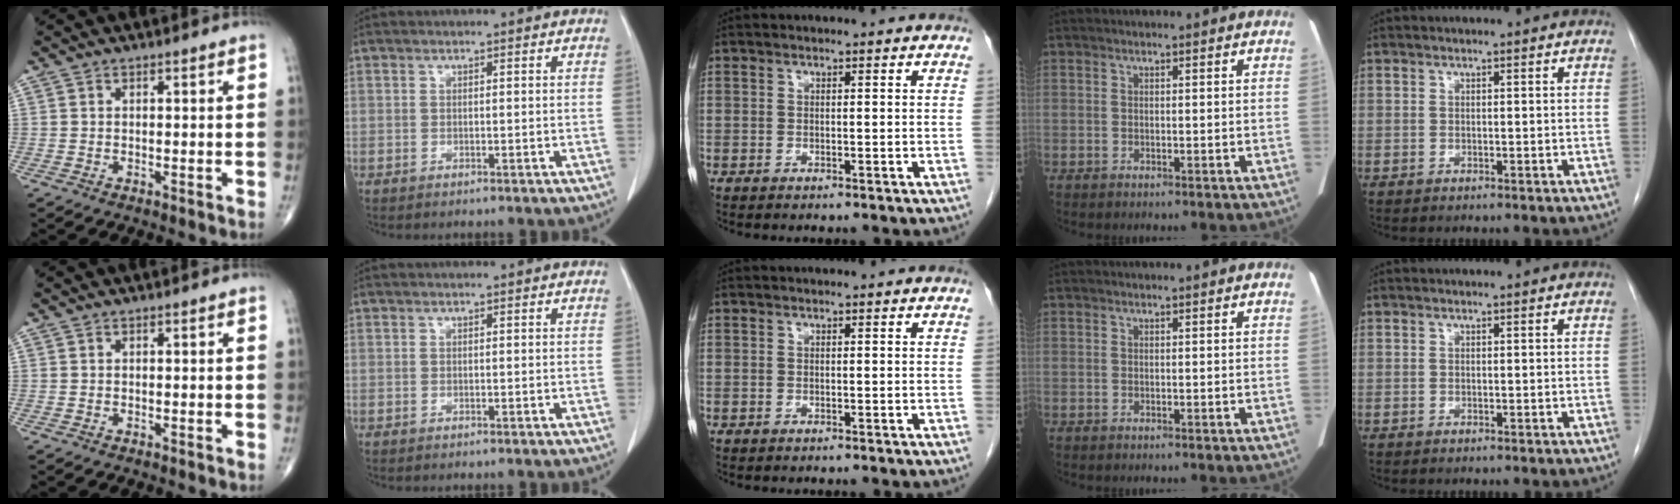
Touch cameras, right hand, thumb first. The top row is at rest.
{}